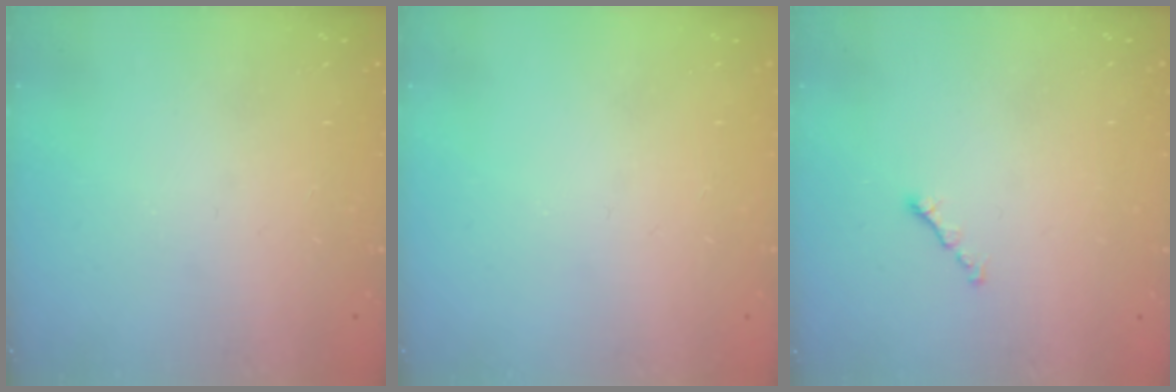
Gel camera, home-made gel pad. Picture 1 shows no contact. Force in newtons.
{"total": 0.0}
{"total": 0.8, "press": 0.6, "slide": 0.4}